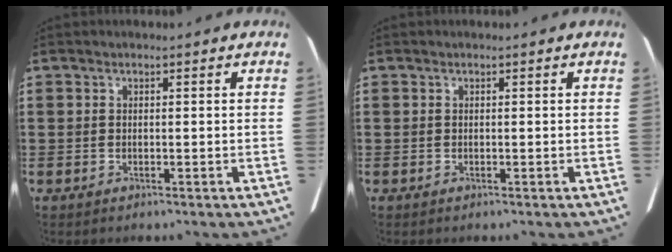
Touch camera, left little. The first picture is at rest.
{"total": 0.0}